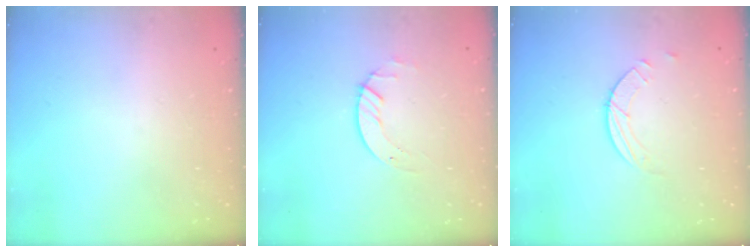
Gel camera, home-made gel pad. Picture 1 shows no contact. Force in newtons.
{"total": 2.7, "press": 2.7, "slide": 0.3}
{"total": 2.6, "press": 2.6, "slide": 0.3}